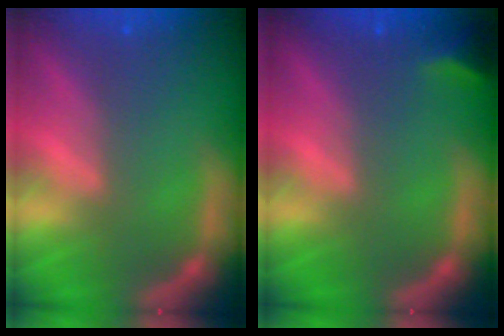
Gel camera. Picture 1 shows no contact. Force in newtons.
{"total": 1.9}